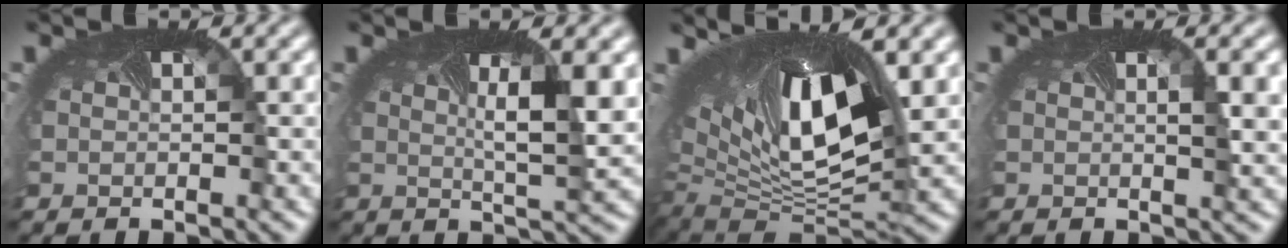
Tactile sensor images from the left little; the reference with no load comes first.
{"total": 4.9, "force": [0.8, 0.9, 4.7], "torque": [-0.075, -0.001, 0.012]}
{"total": 13.9, "force": [2.9, 6.0, 12.2], "torque": [-0.220, -0.003, 0.050]}
{"total": 2.9, "force": [0.5, 0.6, 2.8], "torque": [-0.025, 0.006, 0.005]}